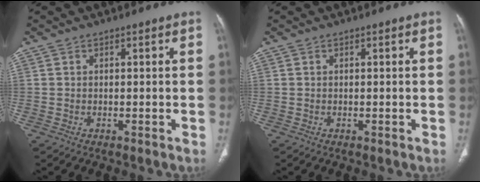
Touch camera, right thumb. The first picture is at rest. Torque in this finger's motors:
{"motor_torque": [-0.22, 0.21, -0.22, -0.04, 0.05]}